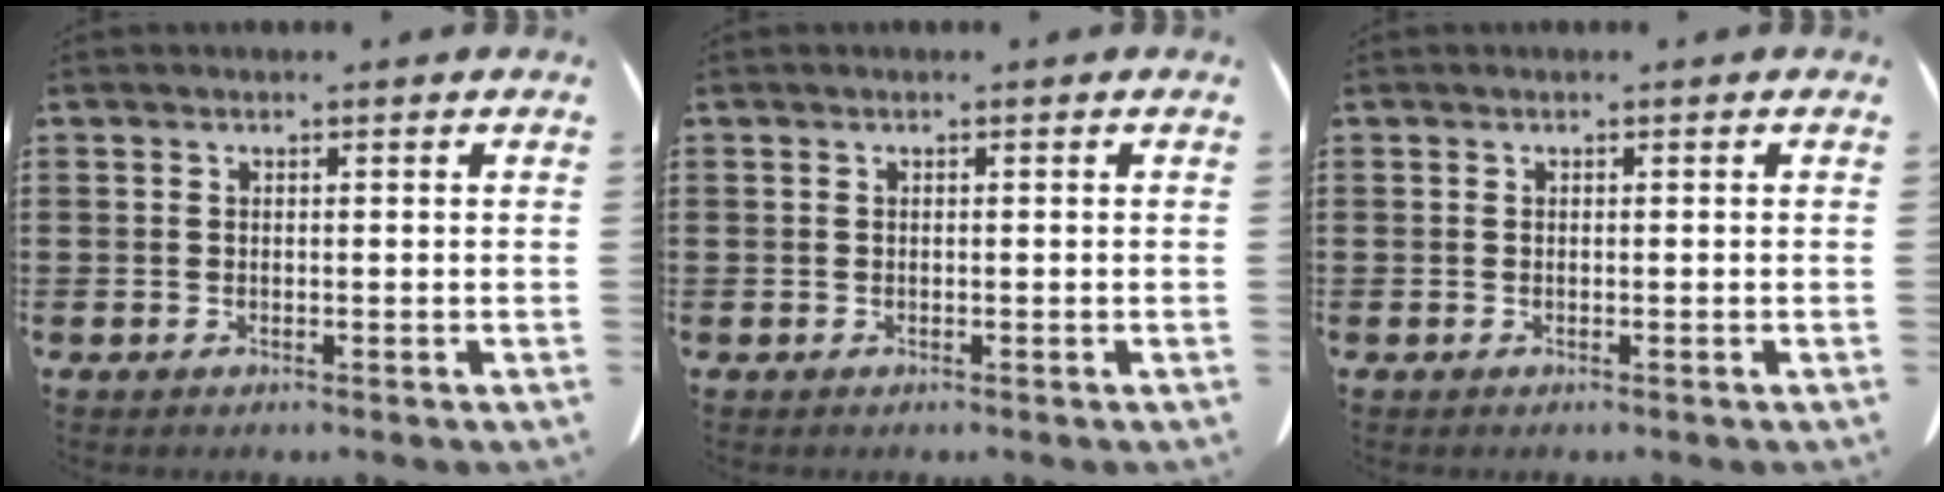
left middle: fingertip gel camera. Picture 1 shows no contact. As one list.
[{"total": 0.0}, {"total": 0.0}]